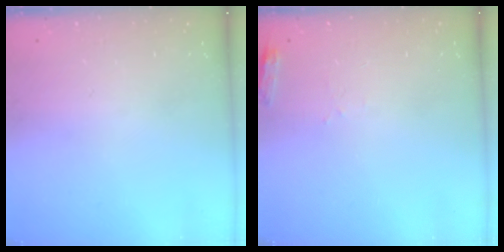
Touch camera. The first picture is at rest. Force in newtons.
{"total": 4.4, "press": 4.3, "slide": 0.5}